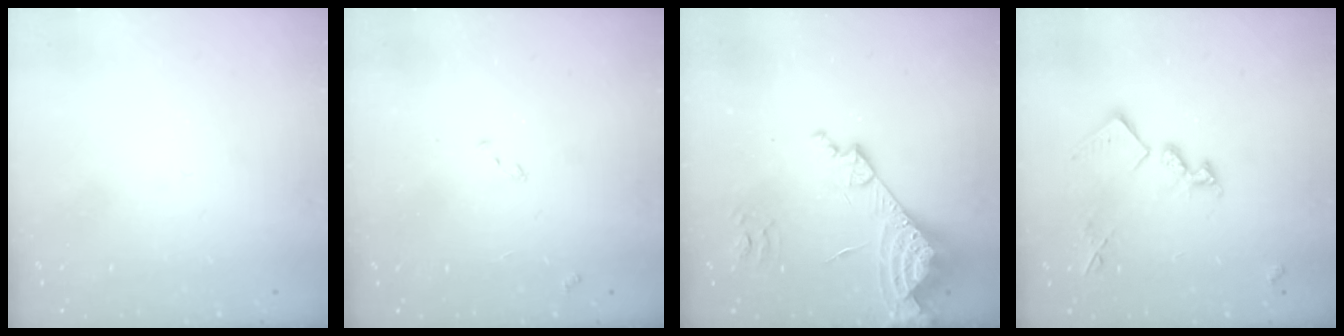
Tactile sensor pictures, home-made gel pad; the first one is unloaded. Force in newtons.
{"total": 7.9, "press": 7.8, "slide": 0.9}
{"total": 14.8, "press": 14.8, "slide": 1.6}
{"total": 13.9, "press": 13.9, "slide": 0.7}